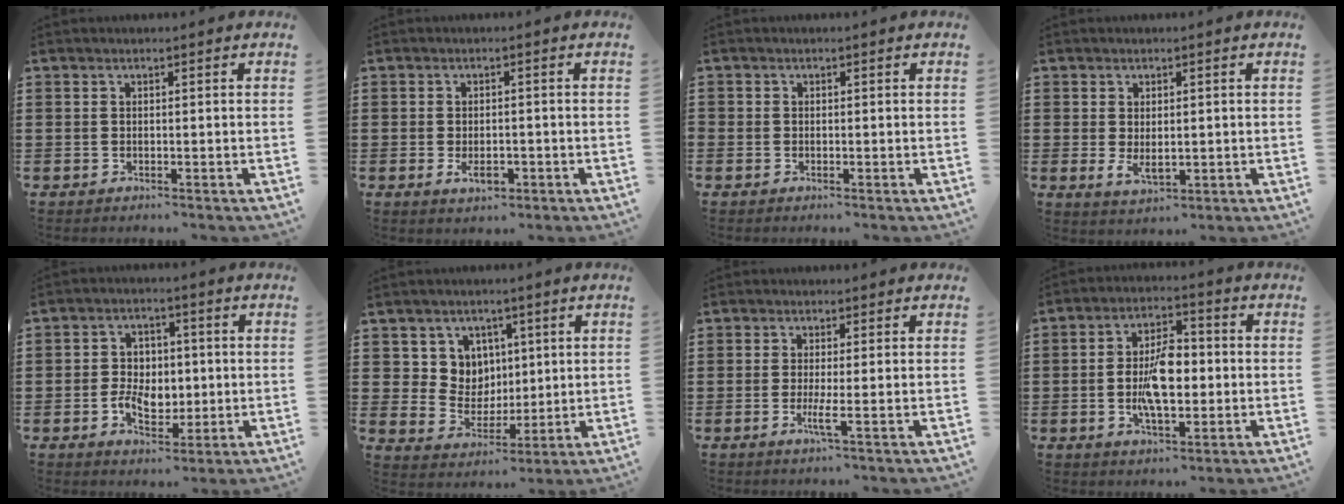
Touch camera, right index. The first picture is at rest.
{"total": 3.0, "force": [-1.1, 1.4, 2.4], "torque": [-0.051, -0.002, -0.022]}
{"total": 0.6, "force": [-0.3, 0.5, 0.1], "torque": [-0.002, 0.002, -0.007]}
{"total": 2.8, "force": [-0.1, 1.5, 2.3], "torque": [-0.044, 0.003, -0.001]}
{"total": 5.3, "force": [-0.7, 4.1, 3.3], "torque": [-0.062, 0.009, -0.016]}
{"total": 6.7, "force": [2.9, 5.9, 0.9], "torque": [-0.045, 0.001, 0.056]}
{"total": 2.8, "force": [-0.8, -0.2, 2.7], "torque": [-0.056, -0.015, -0.016]}
{"total": 8.2, "force": [-1.0, 3.9, 7.2], "torque": [-0.139, 0.003, -0.024]}